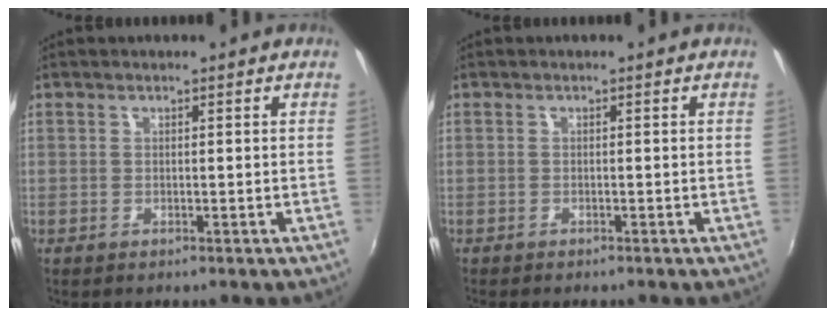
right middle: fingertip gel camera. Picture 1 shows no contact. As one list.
[{"total": 1.0, "force": [-0.9, 0.0, 0.3], "torque": [-0.008, -0.007, -0.016]}]